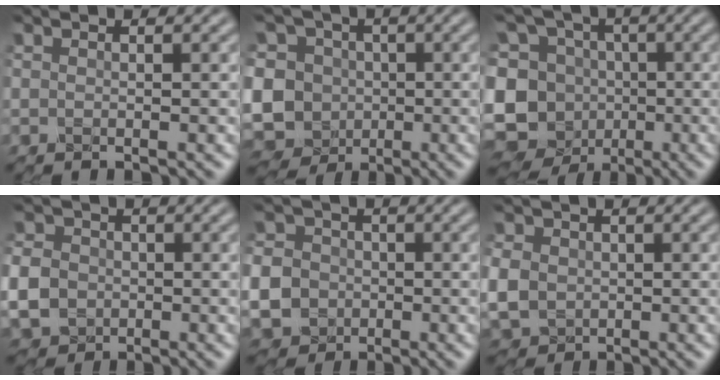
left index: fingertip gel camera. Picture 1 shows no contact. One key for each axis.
{"total": 15.4, "fx": -0.9, "fy": 14.4, "fz": 5.6, "tx": -0.150, "ty": 0.003, "tz": -0.045}
{"total": 16.2, "fx": -4.1, "fy": 14.9, "fz": 5.1, "tx": -0.142, "ty": 0.018, "tz": -0.085}
{"total": 5.0, "fx": -1.1, "fy": 4.4, "fz": 2.3, "tx": -0.059, "ty": -0.007, "tz": -0.031}
{"total": 7.9, "fx": -1.9, "fy": 7.1, "fz": 2.9, "tx": -0.078, "ty": -0.017, "tz": -0.066}
{"total": 4.3, "fx": -0.3, "fy": 3.8, "fz": 2.2, "tx": -0.066, "ty": -0.001, "tz": -0.010}